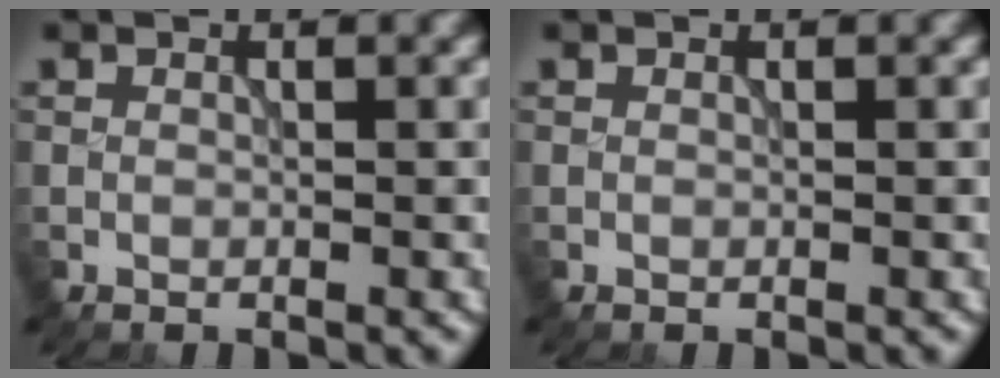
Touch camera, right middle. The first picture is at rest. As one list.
[{"total": 0.0}]